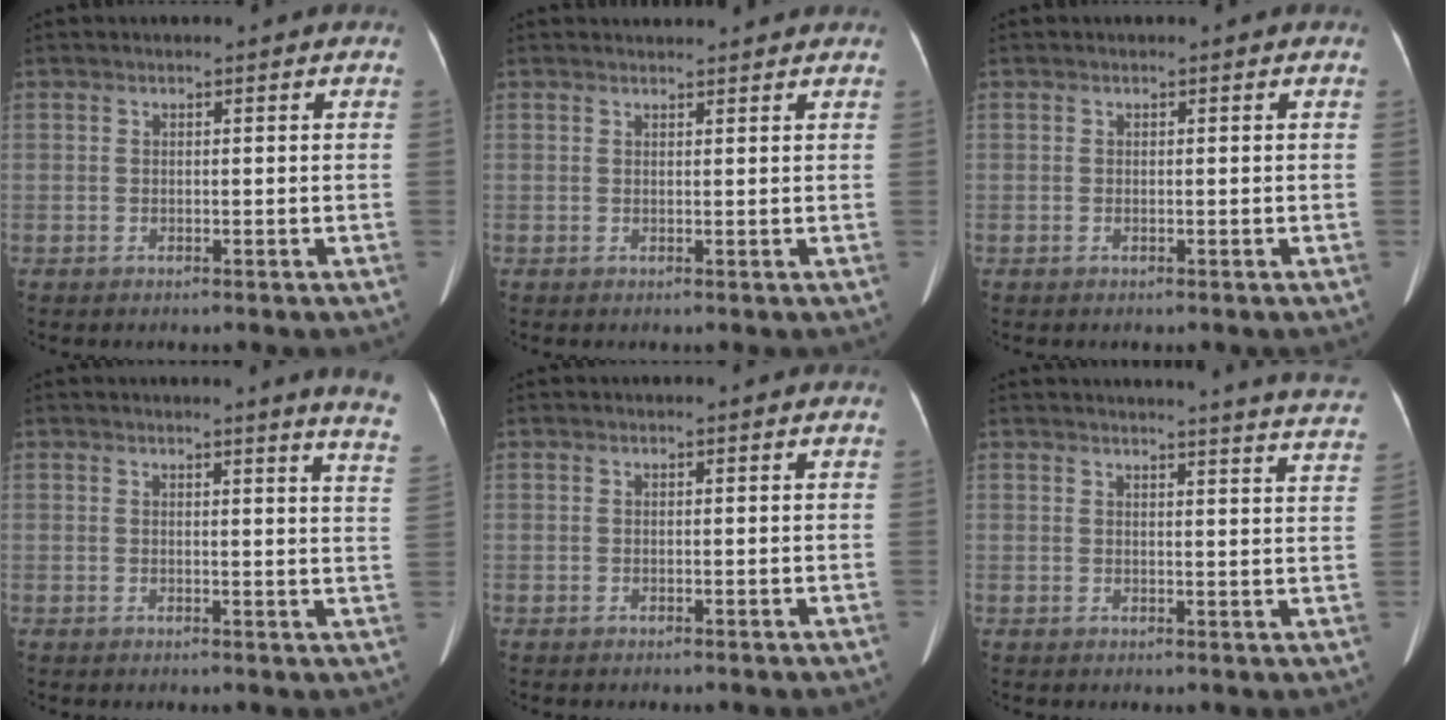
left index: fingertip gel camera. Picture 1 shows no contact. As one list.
[{"total": 3.2, "force": [3.2, 0.4, 0.4], "torque": [-0.013, 0.021, 0.040]}, {"total": 0.0}, {"total": 7.7, "force": [6.9, -1.2, 3.2], "torque": [-0.028, -0.060, 0.047]}, {"total": 0.0}, {"total": 16.3, "force": [15.8, -0.5, 3.7], "torque": [-0.040, -0.083, 0.159]}]